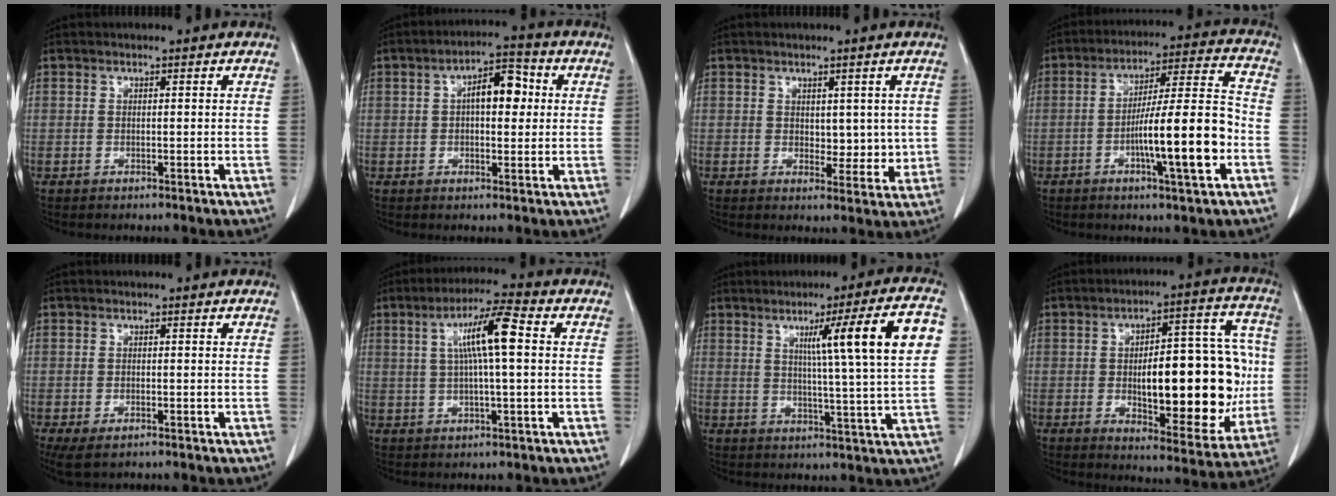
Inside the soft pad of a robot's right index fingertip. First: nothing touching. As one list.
[{"total": 6.9, "force": [1.1, 3.0, 6.2], "torque": [-0.098, 0.023, 0.015]}, {"total": 4.2, "force": [0.7, 2.6, 3.3], "torque": [-0.032, -0.006, 0.017]}, {"total": 13.9, "force": [-4.2, 0.7, 13.2], "torque": [-0.215, 0.009, -0.067]}, {"total": 3.9, "force": [-2.4, 1.6, 2.6], "torque": [-0.052, -0.010, -0.034]}, {"total": 8.8, "force": [1.7, 0.5, 8.7], "torque": [-0.157, 0.014, 0.028]}, {"total": 13.7, "force": [3.9, -1.3, 13.1], "torque": [-0.186, 0.007, 0.052]}, {"total": 21.4, "force": [-1.4, 7.4, 20.0], "torque": [-0.265, 0.022, -0.006]}]